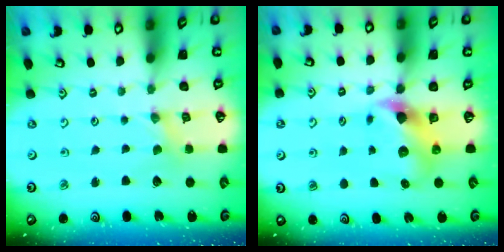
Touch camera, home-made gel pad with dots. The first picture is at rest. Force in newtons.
{"total": 7.5, "press": 7.4, "slide": 0.9}